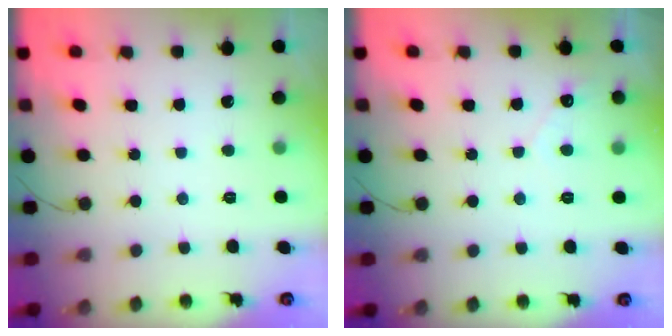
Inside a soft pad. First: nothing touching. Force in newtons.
{"total": 2.4, "press": 2.4, "slide": 0.2}